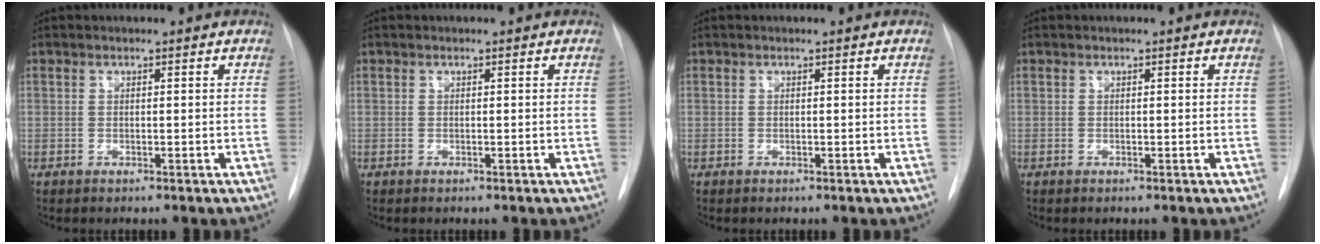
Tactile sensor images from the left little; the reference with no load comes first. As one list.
[{"total": 0.0}, {"total": 0.0}, {"total": 0.0}]